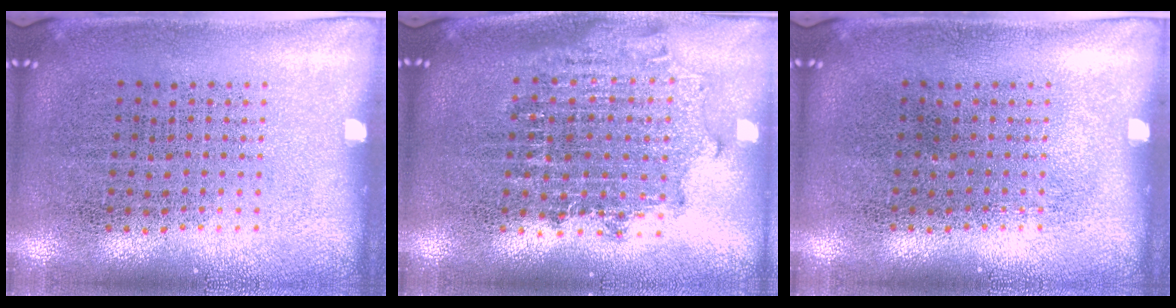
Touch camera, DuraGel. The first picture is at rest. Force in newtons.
{"total": 1.7, "press": 1.4, "slide": 1.0}
{"total": 0.0}